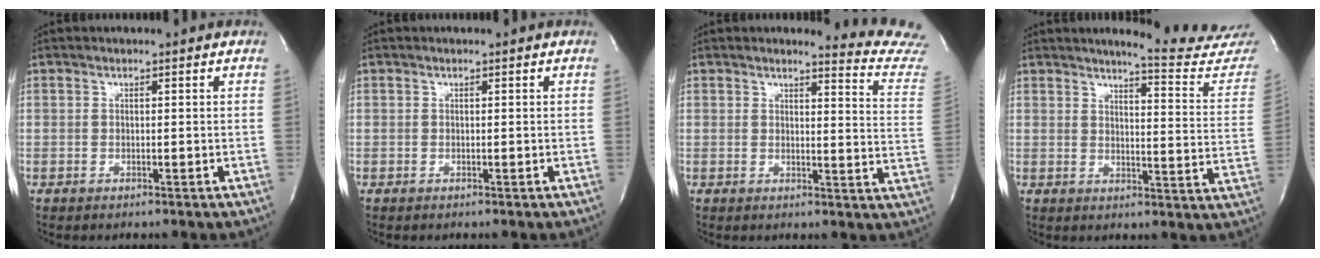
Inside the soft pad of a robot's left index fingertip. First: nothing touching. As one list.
[{"total": 0.0}, {"total": 10.3, "force": [10.2, -1.6, 0.5], "torque": [-0.005, -0.128, 0.086]}, {"total": 15.8, "force": [15.3, -0.1, 3.9], "torque": [-0.043, -0.118, 0.159]}]